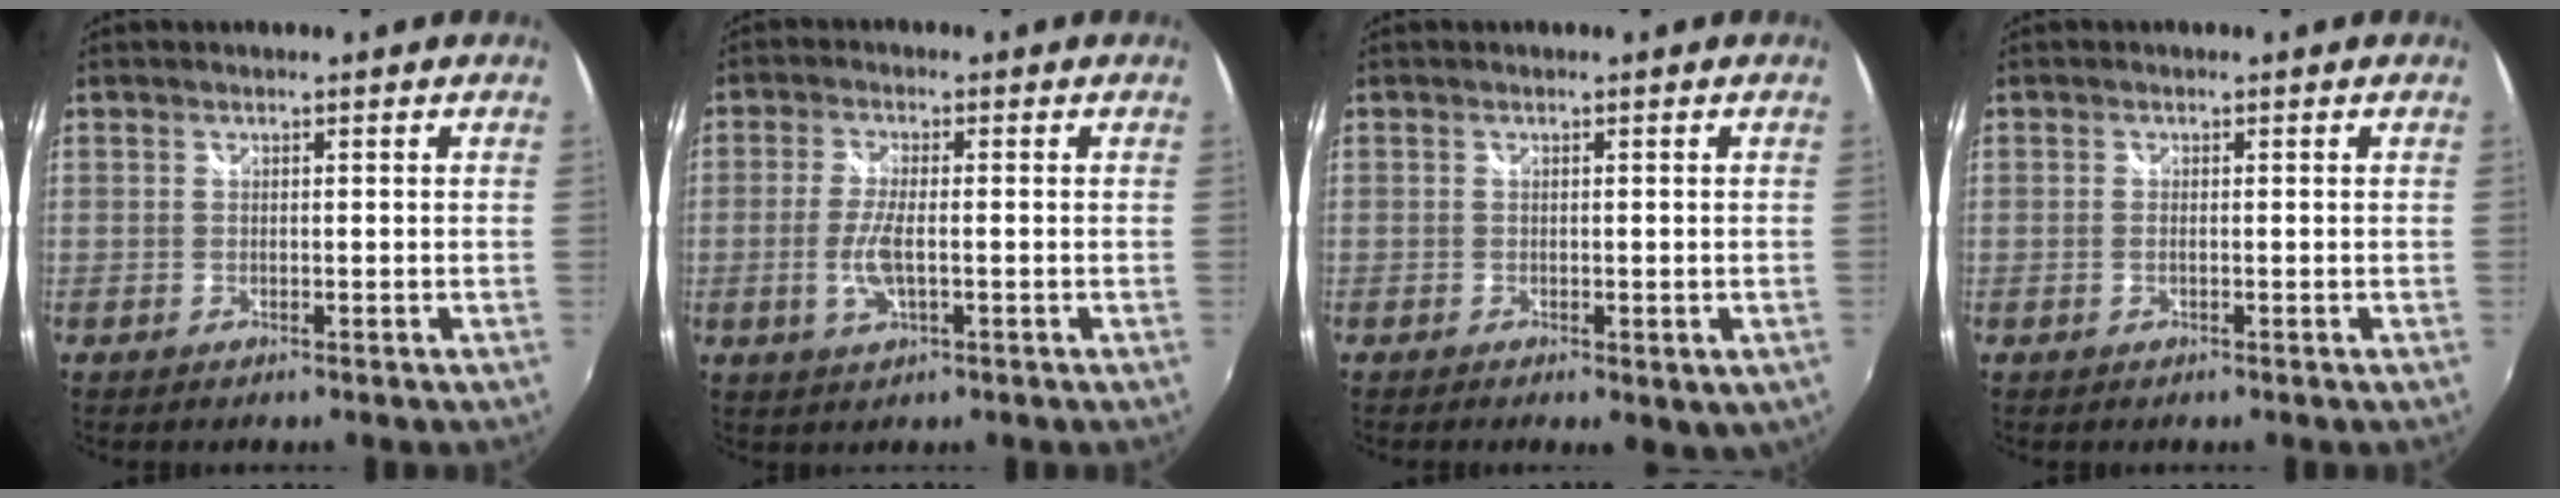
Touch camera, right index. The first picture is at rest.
{"total": 5.4, "force": [-1.3, 1.6, 5.1], "torque": [-0.107, -0.006, -0.025]}
{"total": 3.8, "force": [-1.5, 1.5, 3.2], "torque": [-0.048, -0.019, -0.014]}
{"total": 0.7, "force": [-0.2, 0.1, 0.7], "torque": [-0.014, 0.001, -0.006]}